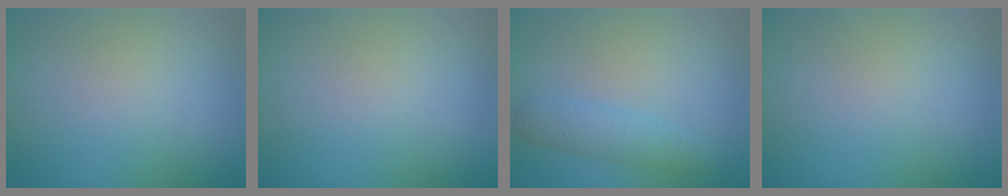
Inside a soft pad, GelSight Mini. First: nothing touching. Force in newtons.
{"total": 0.0}
{"total": 2.4, "press": 2.4, "slide": 0.1}
{"total": 0.0}